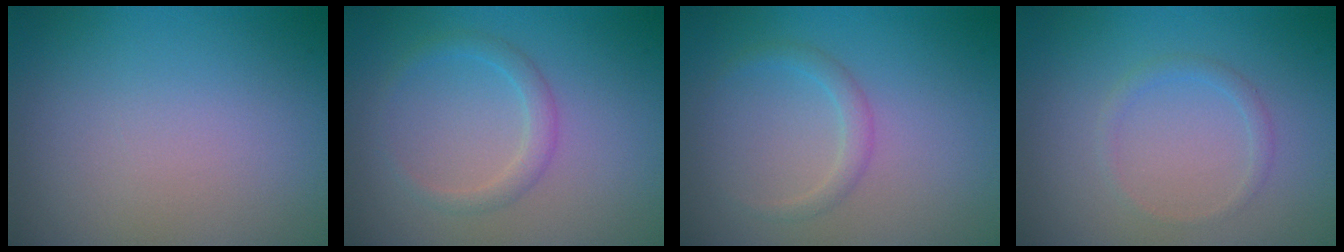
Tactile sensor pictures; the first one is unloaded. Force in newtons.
{"total": 1.8, "press": 1.7, "slide": 0.1}
{"total": 1.4, "press": 1.4, "slide": 0.1}
{"total": 1.1, "press": 1.1, "slide": 0.1}